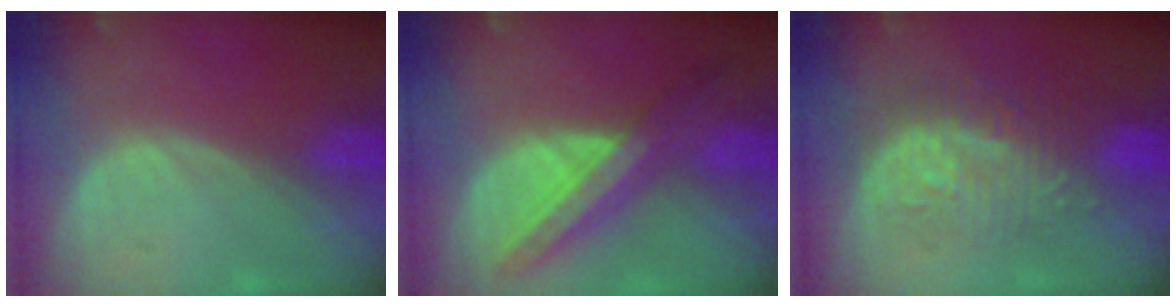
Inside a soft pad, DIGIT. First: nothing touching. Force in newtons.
{"total": 8.5, "press": 7.5, "slide": 3.9}
{"total": 9.1, "press": 8.9, "slide": 2.1}